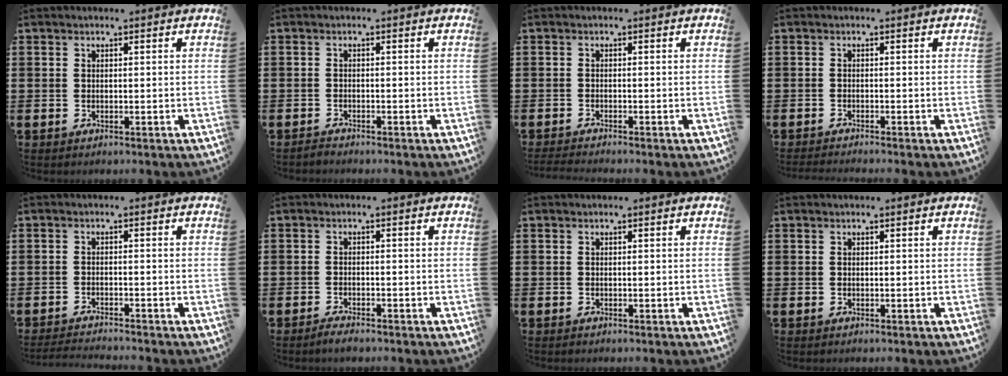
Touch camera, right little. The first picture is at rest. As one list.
[{"total": 0.7, "force": [-0.7, 0.1, 0.1], "torque": [-0.004, -0.001, -0.015]}, {"total": 1.0, "force": [-0.9, -0.1, 0.4], "torque": [-0.005, -0.001, -0.018]}, {"total": 0.8, "force": [-0.8, -0.1, 0.2], "torque": [-0.002, -0.003, -0.015]}, {"total": 1.7, "force": [-1.6, -0.2, 0.3], "torque": [-0.005, 0.002, -0.032]}, {"total": 1.2, "force": [-1.2, 0.2, 0.4], "torque": [-0.011, 0.000, -0.022]}, {"total": 0.0}, {"total": 0.0}]